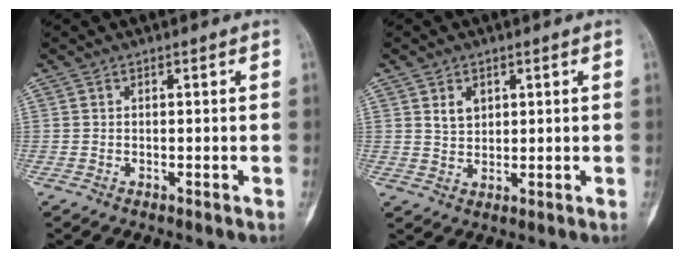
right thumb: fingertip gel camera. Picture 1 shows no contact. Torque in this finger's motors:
{"motor_torque": [-0.01, 0.01, 0.01, -0.01, 0.00]}